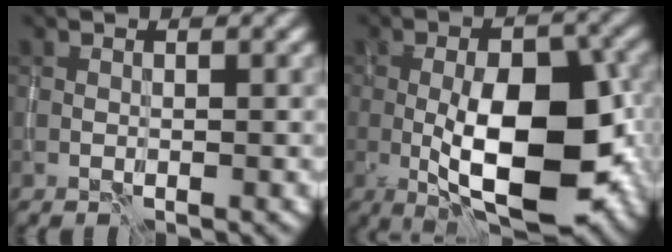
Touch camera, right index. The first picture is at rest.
{"total": 11.8, "force": [-2.6, 4.5, 10.5], "torque": [-0.171, 0.000, -0.041]}